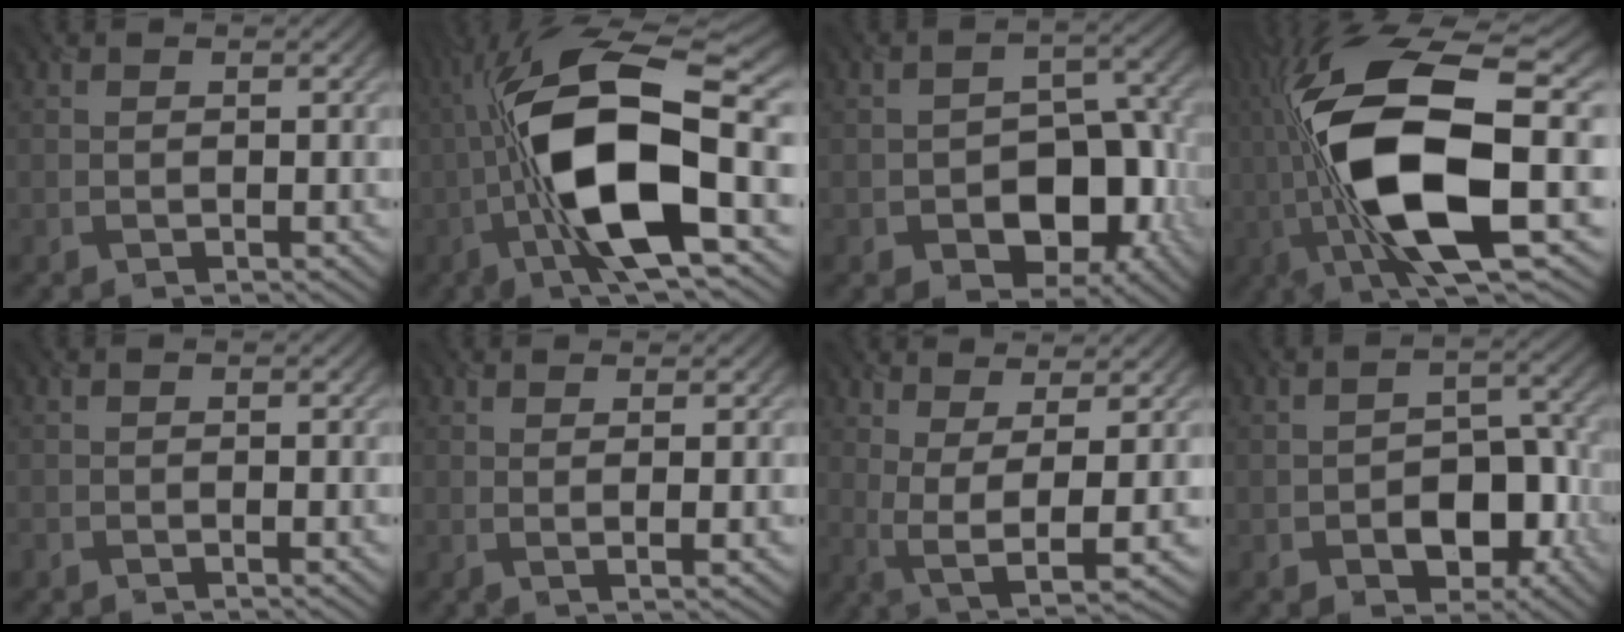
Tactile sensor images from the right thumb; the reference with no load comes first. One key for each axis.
{"total": 15.5, "fx": -2.9, "fy": 5.3, "fz": 14.2, "tx": -0.262, "ty": 0.022, "tz": -0.064}
{"total": 10.0, "fx": -4.2, "fy": 6.5, "fz": 6.3, "tx": -0.079, "ty": -0.012, "tz": -0.061}
{"total": 16.5, "fx": -1.7, "fy": 5.4, "fz": 15.5, "tx": -0.318, "ty": 0.013, "tz": -0.035}
{"total": 0.6, "fx": -0.5, "fy": 0.2, "fz": 0.3, "tx": -0.008, "ty": -0.005, "tz": -0.009}
{"total": 1.9, "fx": 0.6, "fy": 0.1, "fz": 1.7, "tx": -0.033, "ty": -0.001, "tz": 0.009}
{"total": 5.8, "fx": 1.1, "fy": 1.3, "fz": 5.6, "tx": -0.117, "ty": -0.001, "tz": 0.028}
{"total": 7.7, "fx": -3.6, "fy": 4.9, "fz": 4.8, "tx": -0.056, "ty": -0.002, "tz": -0.050}